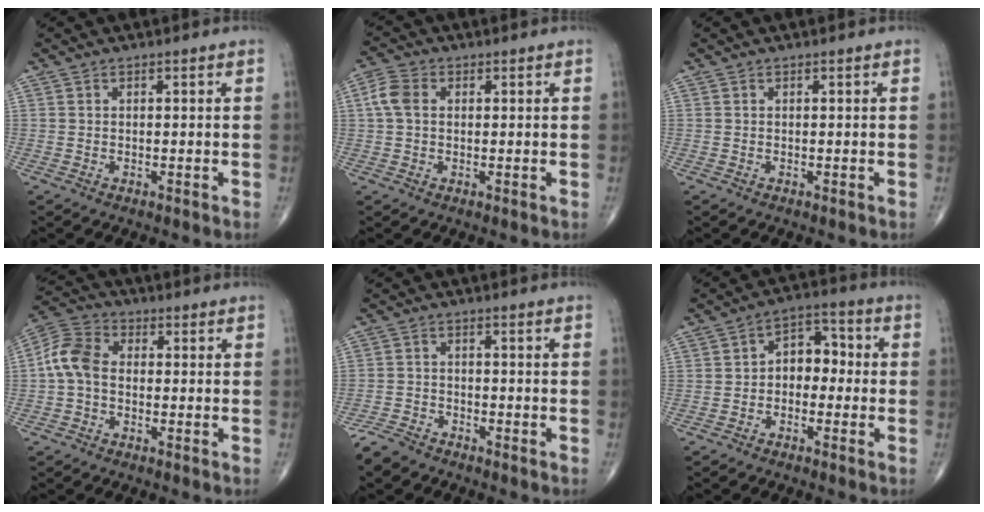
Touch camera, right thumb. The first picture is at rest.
{"total": 4.6, "force": [0.7, 3.3, 3.1], "torque": [-0.072, 0.013, 0.008]}
{"total": 0.0}
{"total": 8.4, "force": [-0.8, 6.1, 5.7], "torque": [-0.103, 0.025, -0.033]}
{"total": 4.2, "force": [-3.7, 1.7, 1.0], "torque": [-0.024, 0.004, -0.075]}
{"total": 7.1, "force": [-0.7, 5.0, 5.0], "torque": [-0.044, 0.035, -0.028]}